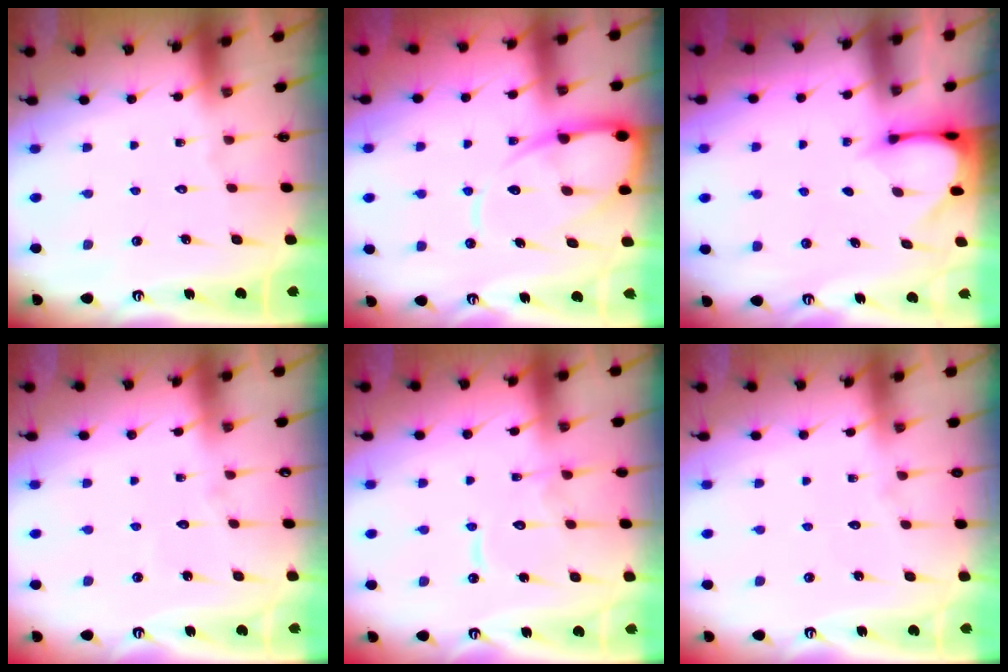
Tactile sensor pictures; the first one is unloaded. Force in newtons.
{"total": 12.1, "press": 12.0, "slide": 1.3}
{"total": 3.3, "press": 3.3, "slide": 0.2}
{"total": 4.9, "press": 4.9, "slide": 0.4}
{"total": 10.8, "press": 10.7, "slide": 1.1}
{"total": 4.5, "press": 4.5, "slide": 0.6}